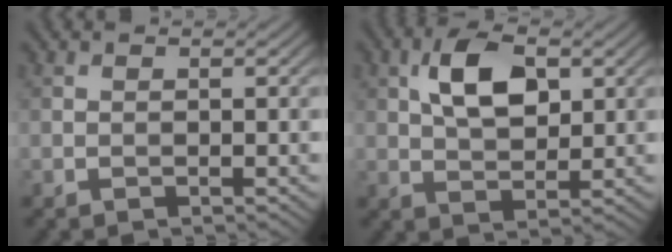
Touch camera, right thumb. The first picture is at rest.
{"total": 7.2, "force": [2.2, 3.9, 5.6], "torque": [-0.111, 0.006, 0.038]}